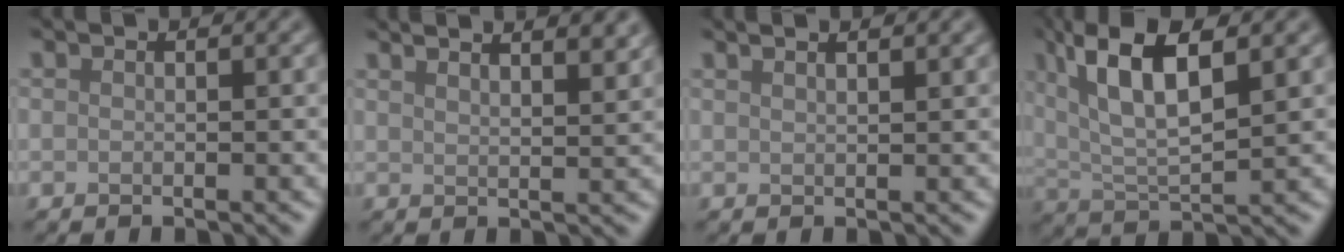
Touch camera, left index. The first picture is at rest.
{"total": 8.4, "force": [6.0, 3.3, 4.9], "torque": [-0.026, 0.047, 0.046]}
{"total": 3.8, "force": [2.6, 1.7, 2.2], "torque": [-0.011, 0.030, 0.001]}
{"total": 8.4, "force": [3.5, 3.0, 7.1], "torque": [-0.140, 0.011, 0.064]}